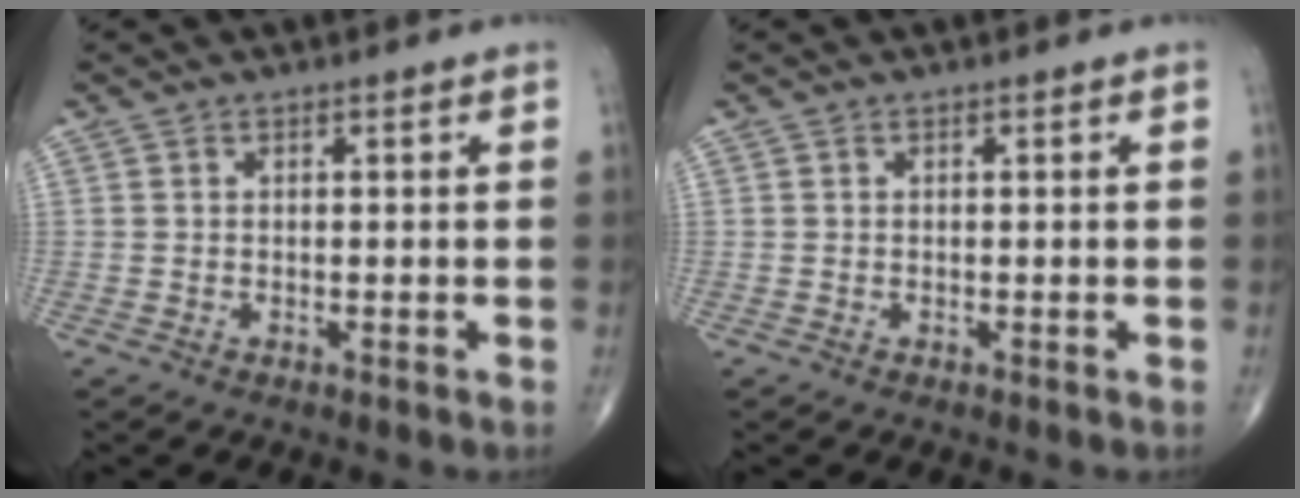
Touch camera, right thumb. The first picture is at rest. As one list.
[{"total": 0.0}]